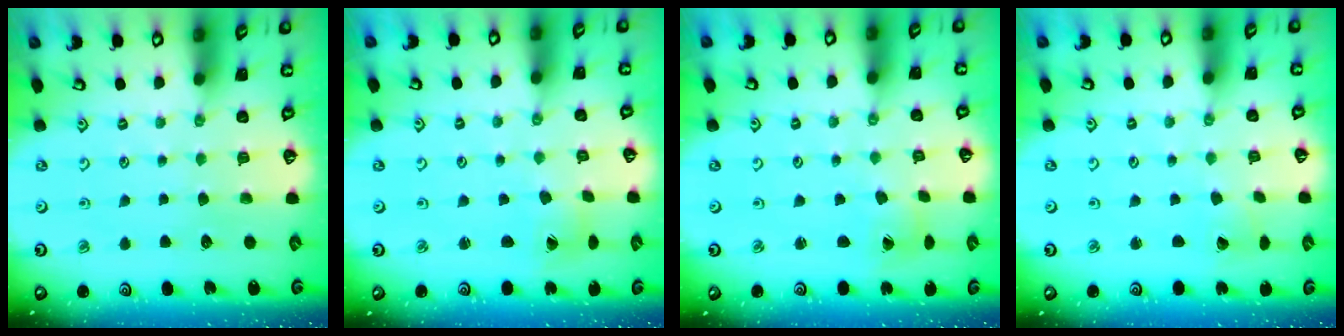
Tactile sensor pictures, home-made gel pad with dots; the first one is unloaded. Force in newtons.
{"total": 1.3, "press": 1.3, "slide": 0.1}
{"total": 1.0, "press": 1.0, "slide": 0.1}
{"total": 2.8, "press": 2.8, "slide": 0.1}